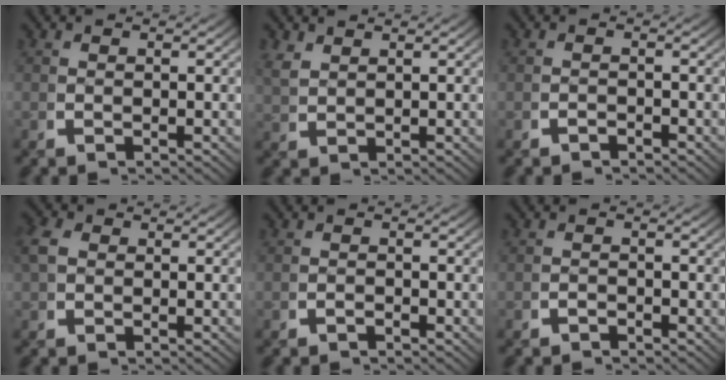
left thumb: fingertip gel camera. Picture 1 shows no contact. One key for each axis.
{"total": 2.1, "fx": 1.8, "fy": 0.7, "fz": 0.7, "tx": -0.016, "ty": 0.001, "tz": 0.048}
{"total": 0.9, "fx": -0.9, "fy": 0.1, "fz": 0.0, "tx": -0.001, "ty": -0.004, "tz": -0.015}
{"total": 2.2, "fx": 0.6, "fy": 1.7, "fz": 1.2, "tx": -0.039, "ty": -0.006, "tz": 0.014}
{"total": 0.6, "fx": -0.6, "fy": 0.1, "fz": 0.1, "tx": -0.004, "ty": -0.001, "tz": -0.011}
{"total": 0.9, "fx": -0.9, "fy": 0.1, "fz": 0.0, "tx": -0.001, "ty": -0.005, "tz": -0.014}